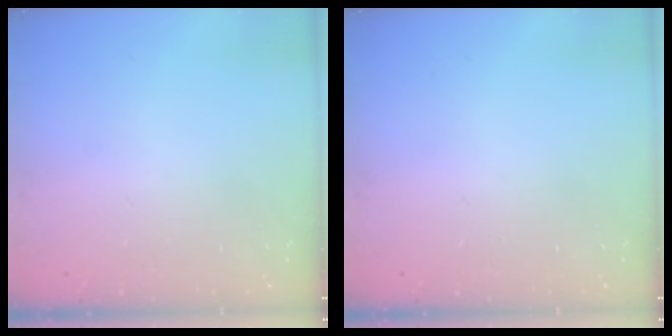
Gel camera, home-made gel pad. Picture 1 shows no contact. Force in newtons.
{"total": 0.0}